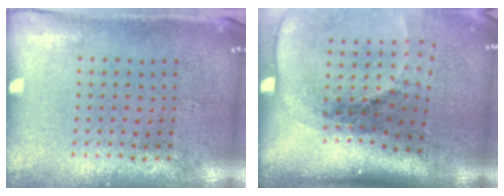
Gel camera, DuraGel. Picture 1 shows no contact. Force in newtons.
{"total": 2.6, "press": 1.8, "slide": 1.8}